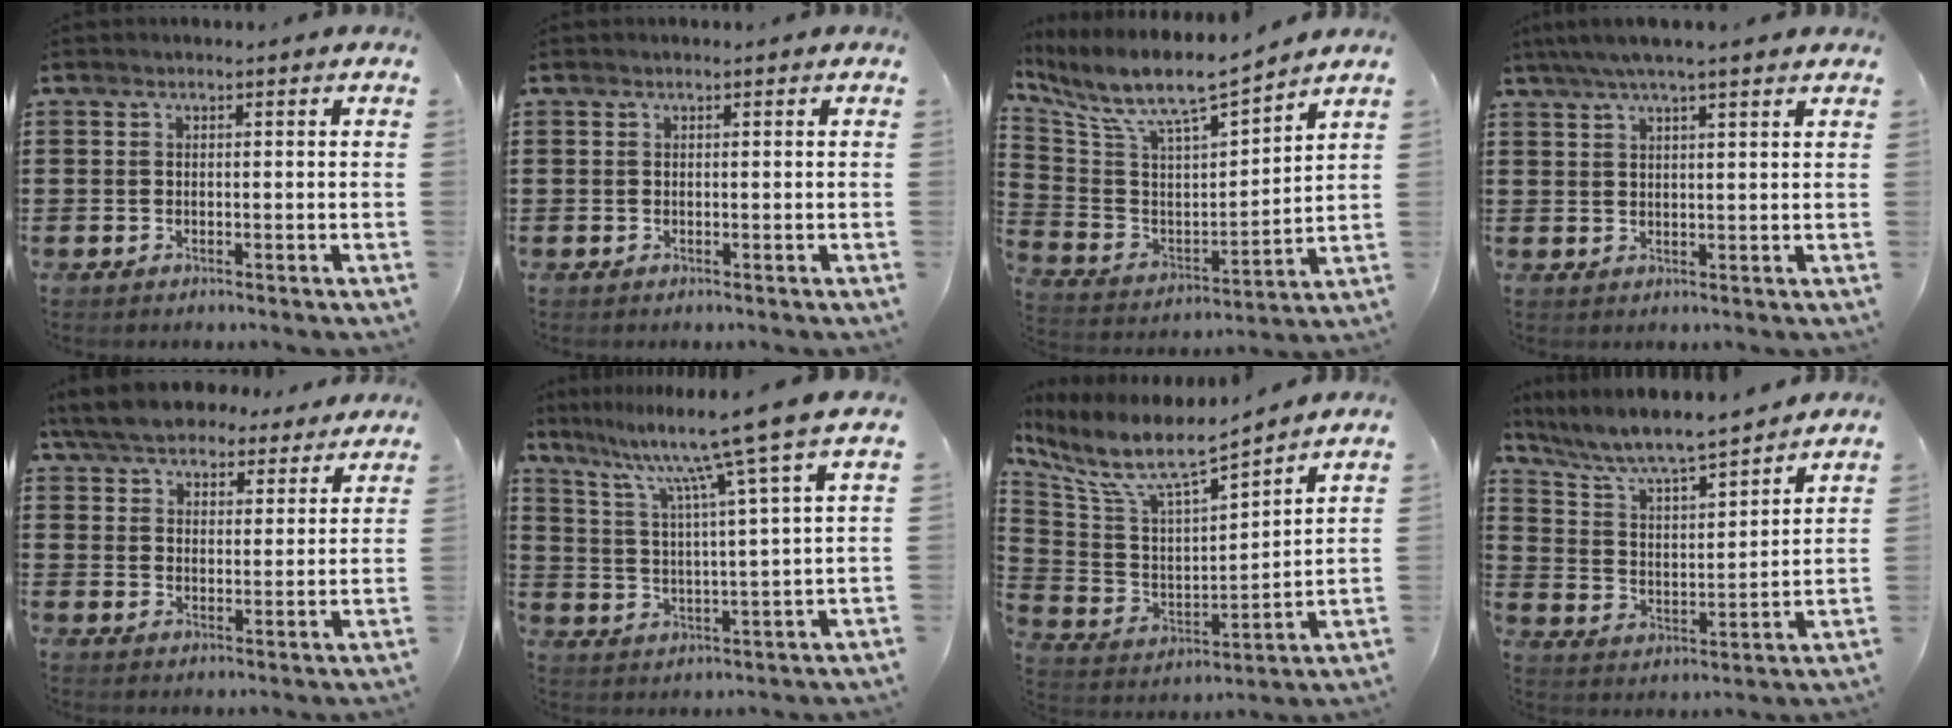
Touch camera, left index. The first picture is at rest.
{"total": 0.0}
{"total": 8.6, "force": [7.1, 1.7, 4.6], "torque": [-0.122, -0.052, 0.116]}
{"total": 4.2, "force": [3.2, 0.2, 2.7], "torque": [-0.060, -0.003, 0.056]}
{"total": 6.9, "force": [6.4, 1.8, 2.0], "torque": [-0.065, -0.015, 0.118]}
{"total": 10.6, "force": [8.0, -1.6, 6.7], "torque": [-0.160, -0.043, 0.122]}
{"total": 9.2, "force": [7.1, 2.0, 5.5], "torque": [-0.137, -0.048, 0.118]}
{"total": 6.8, "force": [6.3, 0.4, 2.7], "torque": [-0.079, -0.042, 0.103]}